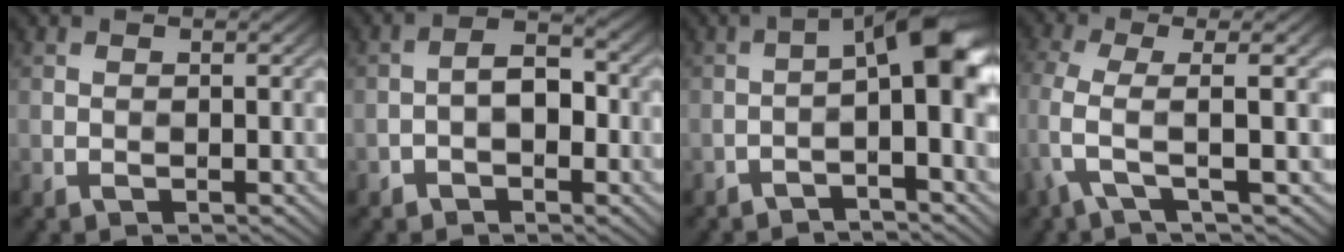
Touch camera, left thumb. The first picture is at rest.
{"total": 2.7, "force": [-1.0, 1.3, 2.1], "torque": [-0.039, 0.008, -0.017]}
{"total": 8.0, "force": [-2.0, 1.2, 7.6], "torque": [-0.097, 0.017, -0.027]}
{"total": 5.4, "force": [1.7, 0.8, 5.0], "torque": [-0.102, 0.009, 0.017]}